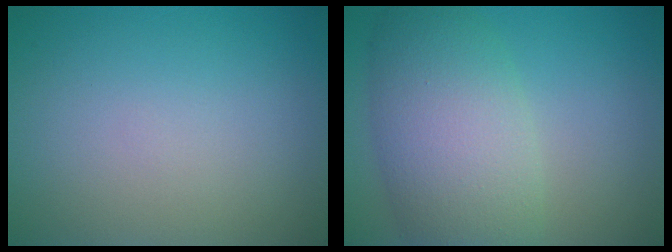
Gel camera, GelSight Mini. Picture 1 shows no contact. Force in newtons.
{"total": 8.1, "press": 8.1, "slide": 0.3}